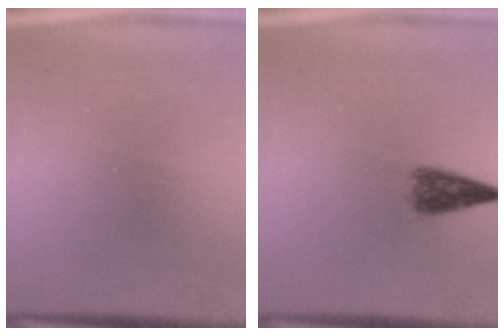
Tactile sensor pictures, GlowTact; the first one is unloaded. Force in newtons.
{"total": 4.0}